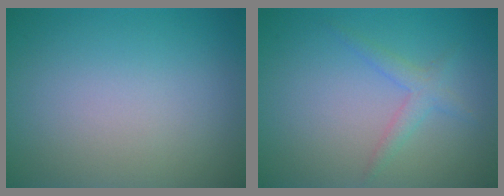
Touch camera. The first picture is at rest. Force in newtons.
{"total": 1.8, "press": 1.8, "slide": 0.1}